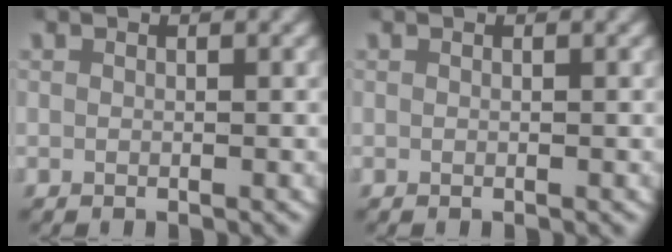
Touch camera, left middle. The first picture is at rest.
{"total": 0.0}